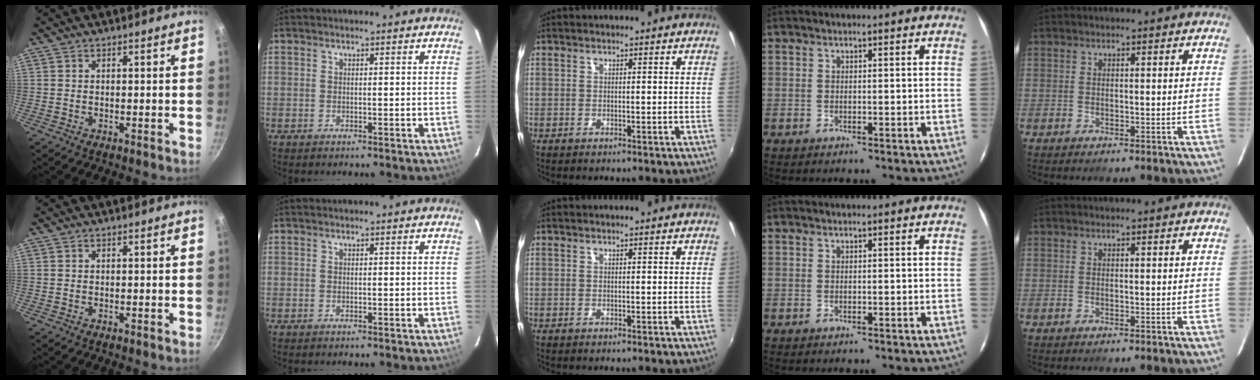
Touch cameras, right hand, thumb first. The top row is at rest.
{}